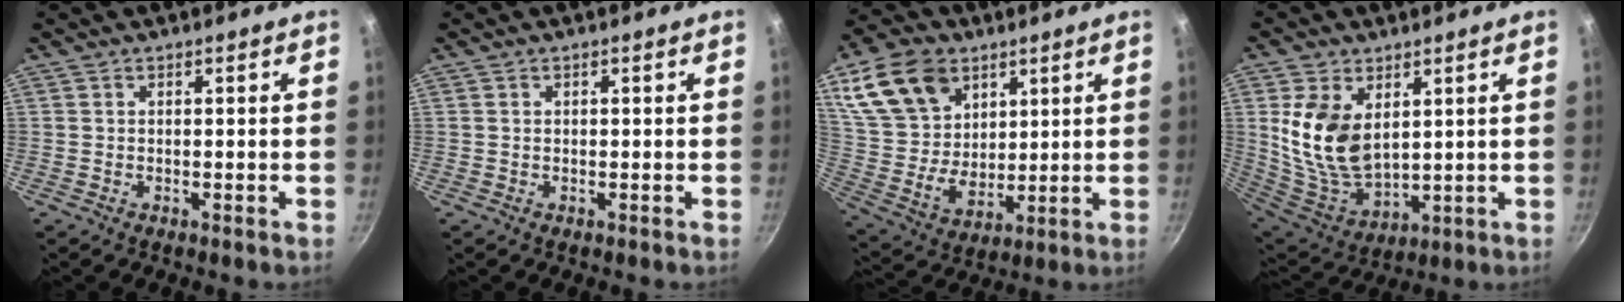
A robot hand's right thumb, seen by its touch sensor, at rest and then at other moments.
{"total": 0.0}
{"total": 19.1, "force": [8.9, 13.4, 10.3], "torque": [-0.174, -0.025, 0.178]}
{"total": 14.3, "force": [3.7, 9.0, 10.5], "torque": [-0.195, -0.037, 0.086]}